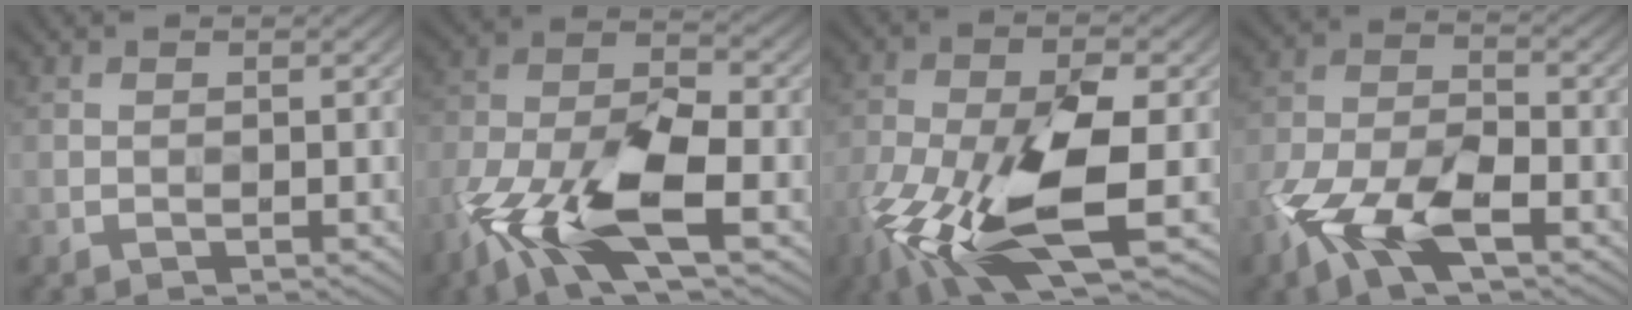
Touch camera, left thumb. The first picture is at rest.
{"total": 12.7, "force": [-6.4, 5.1, 9.8], "torque": [-0.209, -0.011, -0.136]}
{"total": 14.1, "force": [-5.9, 5.0, 11.9], "torque": [-0.255, -0.029, -0.108]}
{"total": 10.0, "force": [-5.2, 5.0, 6.9], "torque": [-0.154, -0.005, -0.112]}